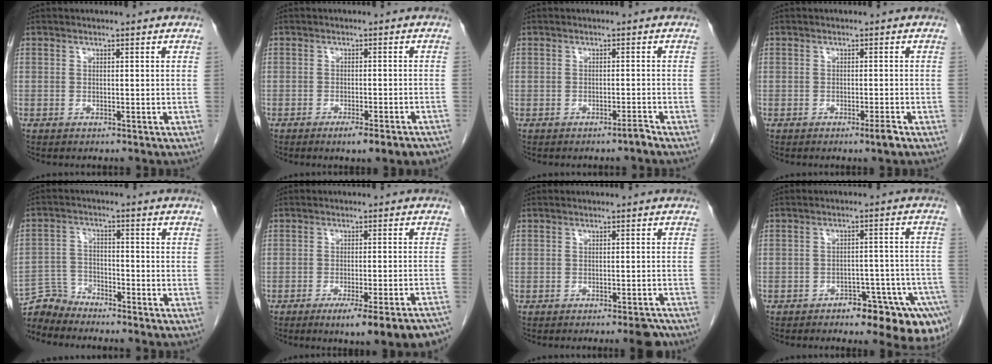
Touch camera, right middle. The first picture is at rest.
{"total": 6.6, "force": [-5.0, 0.4, 4.3], "torque": [-0.034, -0.012, -0.066]}
{"total": 1.2, "force": [-1.0, -0.4, 0.5], "torque": [-0.006, -0.001, -0.014]}
{"total": 1.6, "force": [-1.0, -0.4, 1.2], "torque": [-0.019, -0.004, -0.016]}
{"total": 5.2, "force": [-5.0, 0.3, -1.3], "torque": [0.023, 0.002, -0.097]}
{"total": 13.8, "force": [-10.9, 0.1, 8.4], "torque": [-0.059, -0.007, -0.142]}
{"total": 3.0, "force": [-2.6, 0.0, 1.6], "torque": [-0.010, -0.003, -0.034]}
{"total": 12.0, "force": [-8.5, 3.2, 7.9], "torque": [-0.032, 0.028, -0.110]}